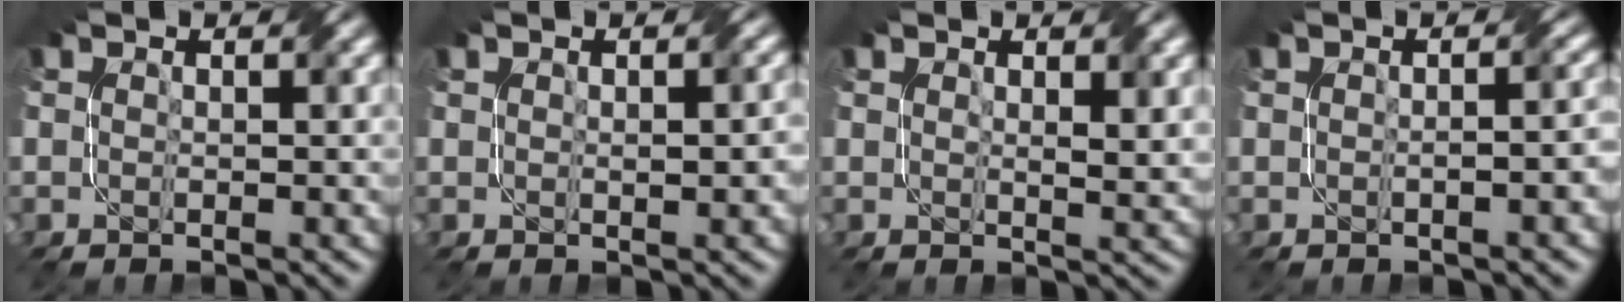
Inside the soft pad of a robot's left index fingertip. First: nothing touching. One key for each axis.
{"total": 1.6, "fx": 0.1, "fy": 0.6, "fz": 1.5, "tx": -0.020, "ty": 0.002, "tz": 0.007}
{"total": 1.9, "fx": 1.1, "fy": 0.5, "fz": 1.5, "tx": -0.022, "ty": -0.006, "tz": 0.024}
{"total": 2.3, "fx": -0.3, "fy": 1.0, "fz": 2.1, "tx": -0.015, "ty": 0.005, "tz": -0.001}